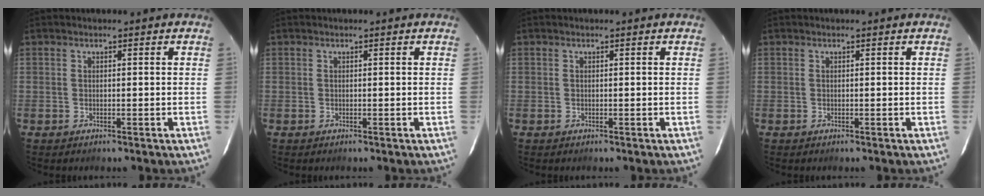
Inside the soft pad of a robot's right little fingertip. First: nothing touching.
{"total": 0.0}
{"total": 0.0}
{"total": 0.0}